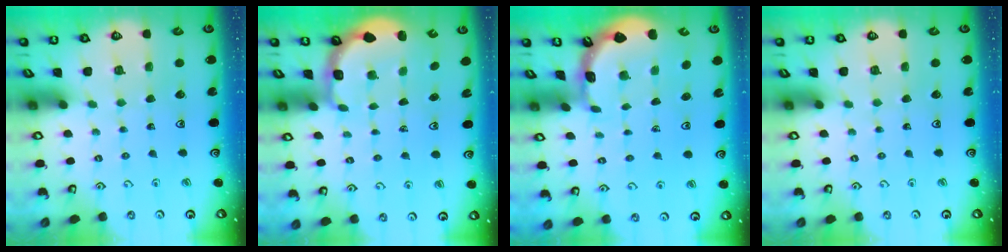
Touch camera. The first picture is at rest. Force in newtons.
{"total": 2.8, "press": 2.2, "slide": 1.7}
{"total": 1.8, "press": 1.8, "slide": 0.2}
{"total": 0.0}